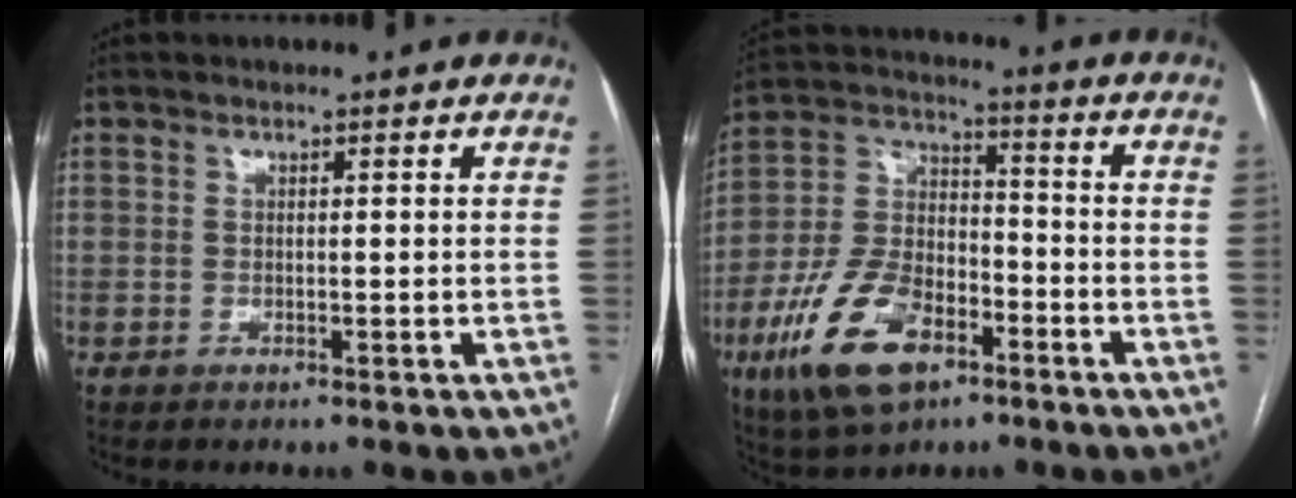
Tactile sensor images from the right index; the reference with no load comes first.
{"total": 15.3, "force": [-7.7, 7.6, 10.9], "torque": [-0.229, 0.004, -0.137]}